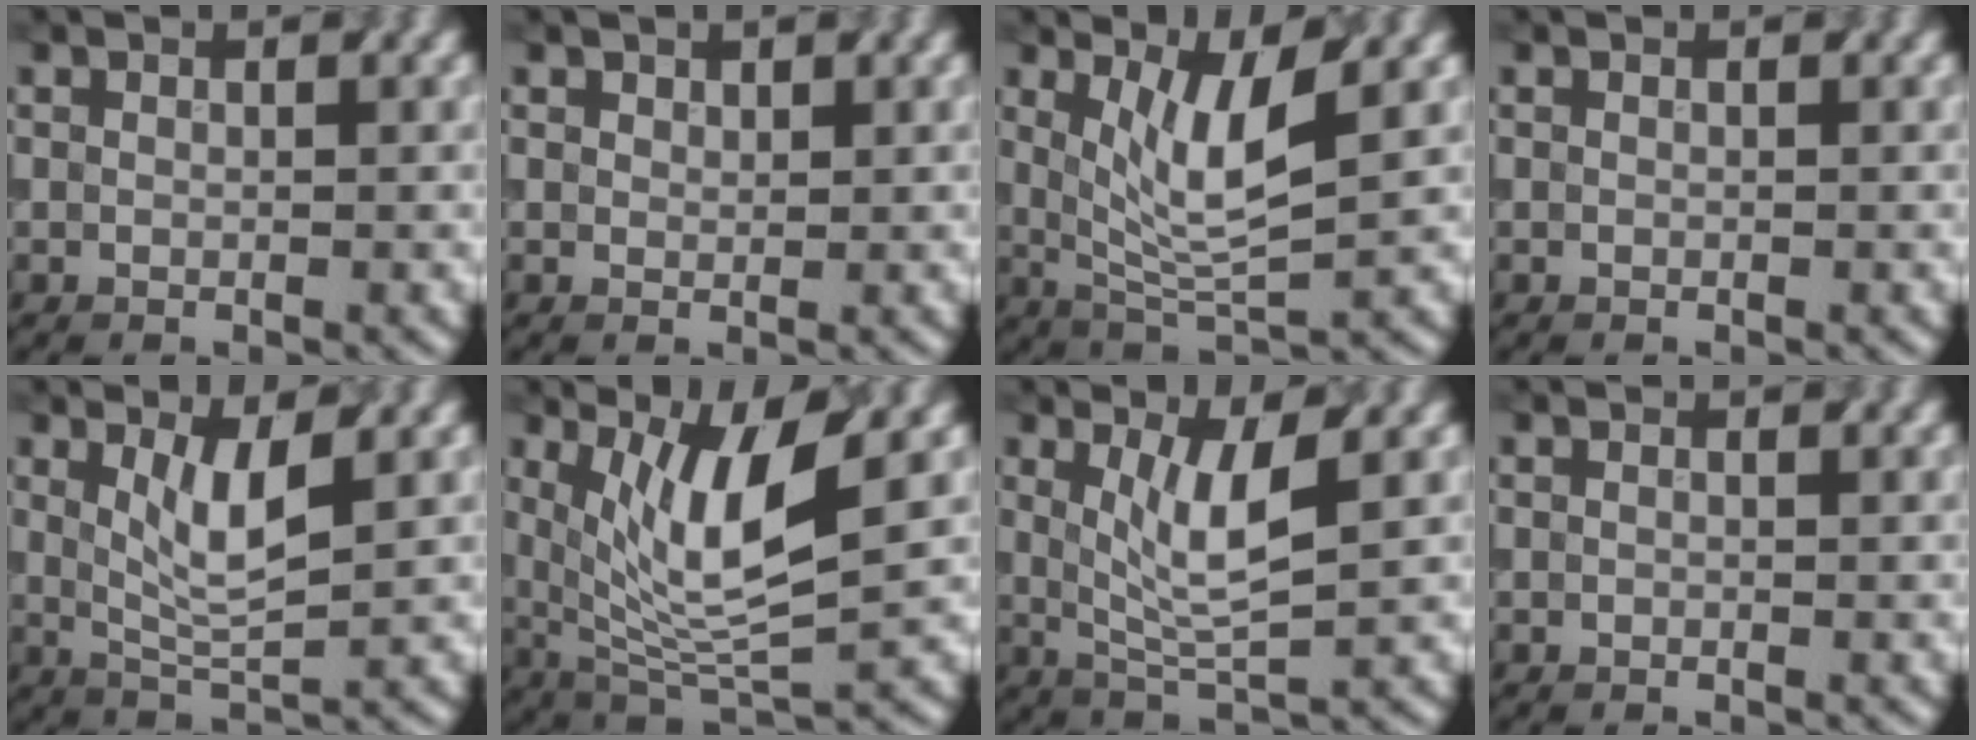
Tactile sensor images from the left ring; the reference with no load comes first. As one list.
[{"total": 0.9, "force": [0.8, 0.4, 0.3], "torque": [-0.007, 0.001, 0.013]}, {"total": 4.9, "force": [1.3, 1.0, 4.6], "torque": [-0.092, -0.005, 0.039]}, {"total": 0.0}, {"total": 3.3, "force": [1.0, 0.7, 3.1], "torque": [-0.070, 0.000, 0.028]}, {"total": 7.0, "force": [1.8, 1.7, 6.6], "torque": [-0.129, -0.009, 0.047]}, {"total": 4.2, "force": [0.8, 0.8, 4.0], "torque": [-0.083, -0.002, 0.027]}, {"total": 0.0}]